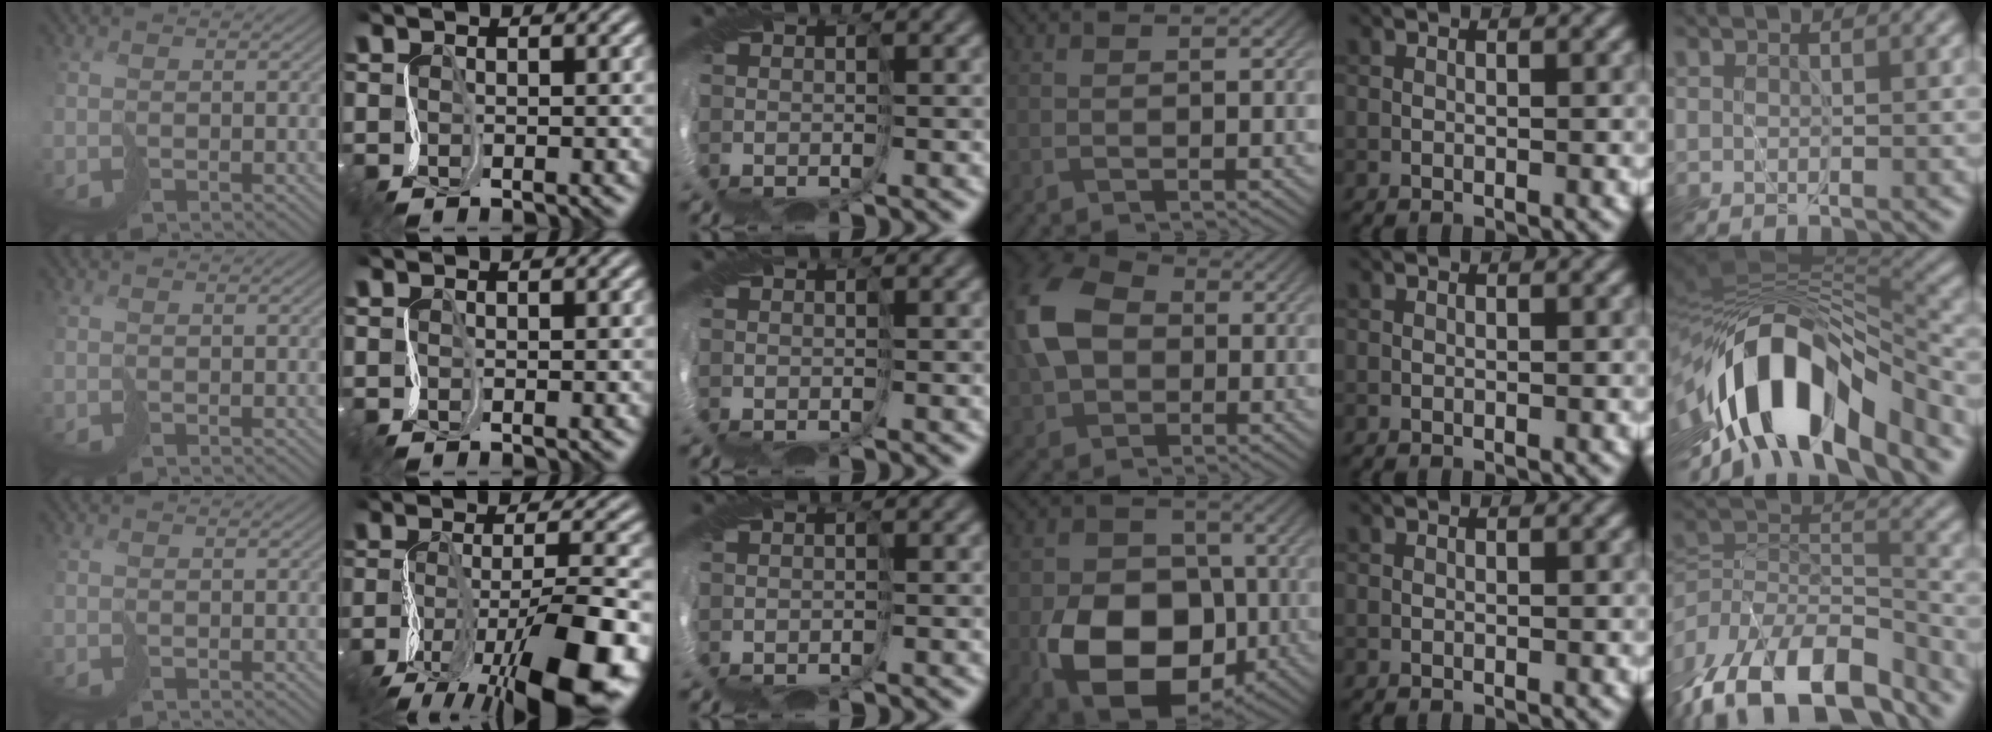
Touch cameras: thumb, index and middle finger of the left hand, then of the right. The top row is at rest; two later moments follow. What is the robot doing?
{"motion": "cut", "object": "bubble wrap"}